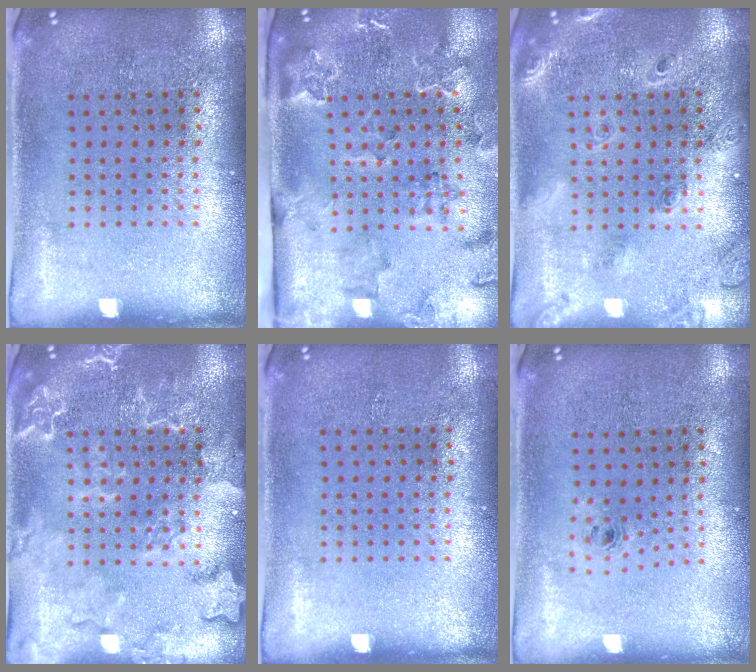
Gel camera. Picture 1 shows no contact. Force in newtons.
{"total": 2.3, "press": 2.3, "slide": 0.2}
{"total": 1.7, "press": 1.6, "slide": 0.6}
{"total": 2.3, "press": 2.3, "slide": 0.2}
{"total": 0.0}
{"total": 0.6, "press": 0.3, "slide": 0.5}